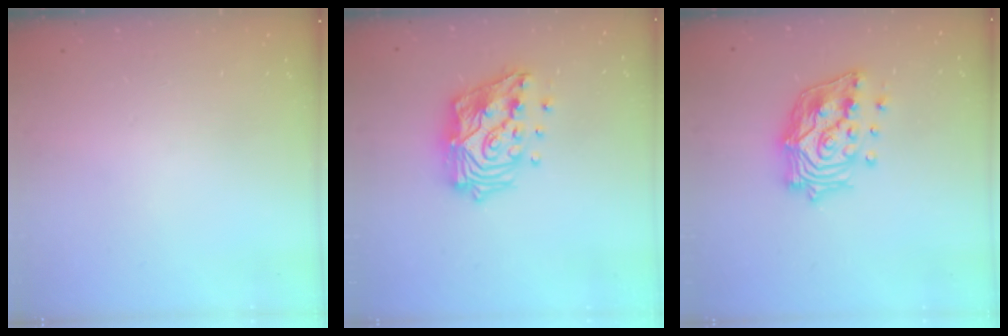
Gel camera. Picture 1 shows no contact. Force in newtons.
{"total": 17.5, "press": 17.3, "slide": 2.1}
{"total": 18.1, "press": 17.9, "slide": 2.7}